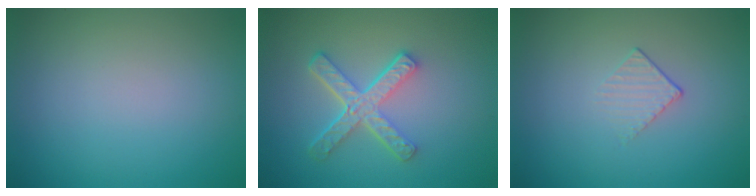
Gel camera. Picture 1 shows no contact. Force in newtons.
{"total": 4.6, "press": 3.3, "slide": 3.2}
{"total": 1.2, "press": 0.5, "slide": 1.1}